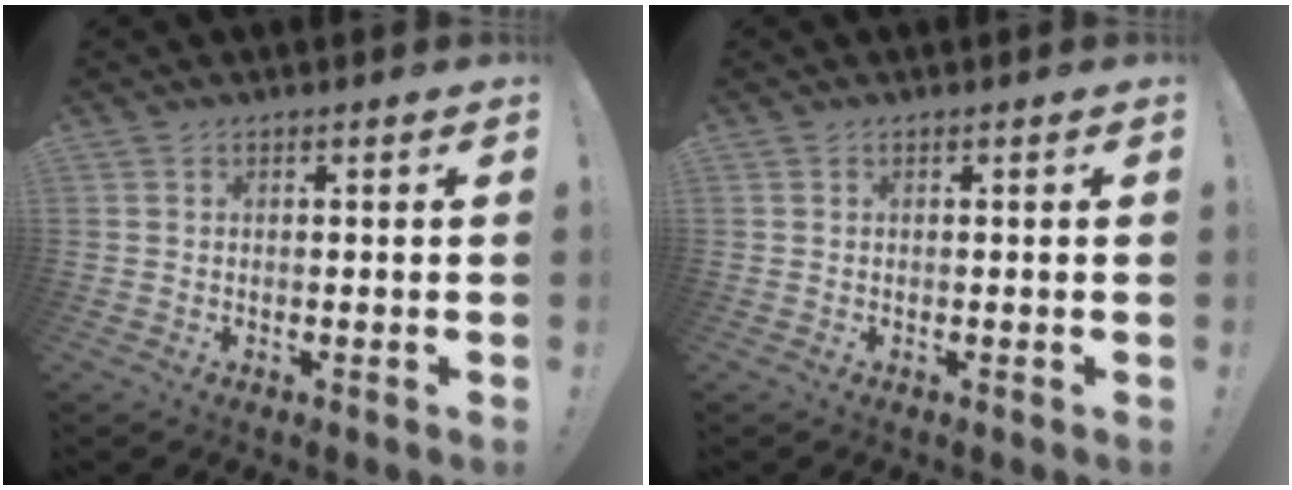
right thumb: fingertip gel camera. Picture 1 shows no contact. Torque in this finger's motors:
{"motor_torque": [0.00, 0.00, 0.00, 0.00, 0.00]}